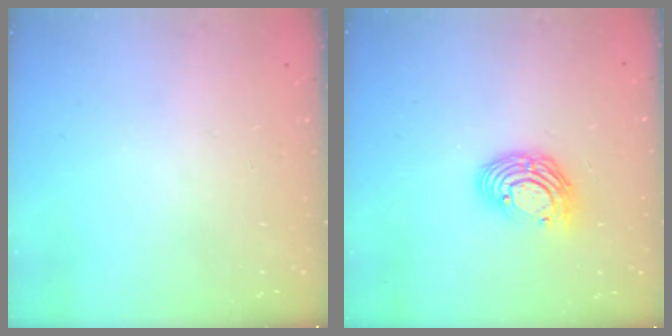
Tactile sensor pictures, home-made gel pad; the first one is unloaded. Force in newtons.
{"total": 10.9, "press": 10.9, "slide": 0.8}